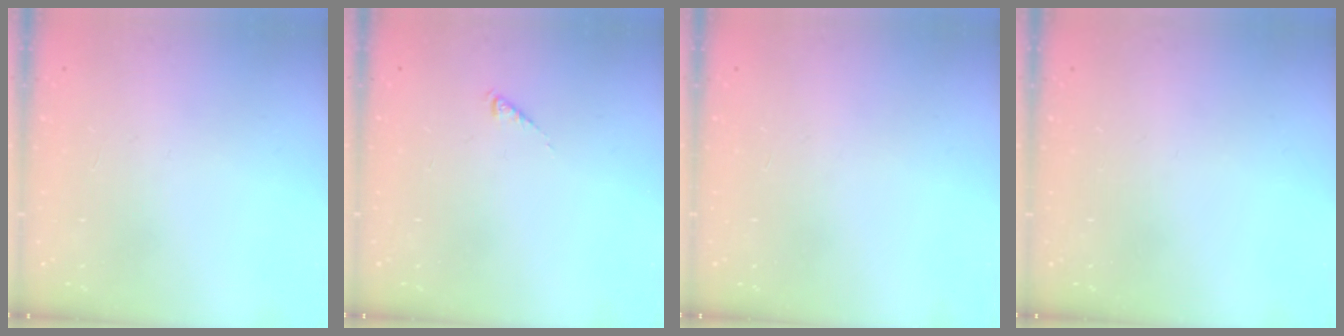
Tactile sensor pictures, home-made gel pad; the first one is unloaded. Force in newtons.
{"total": 0.0}
{"total": 0.0}
{"total": 0.0}